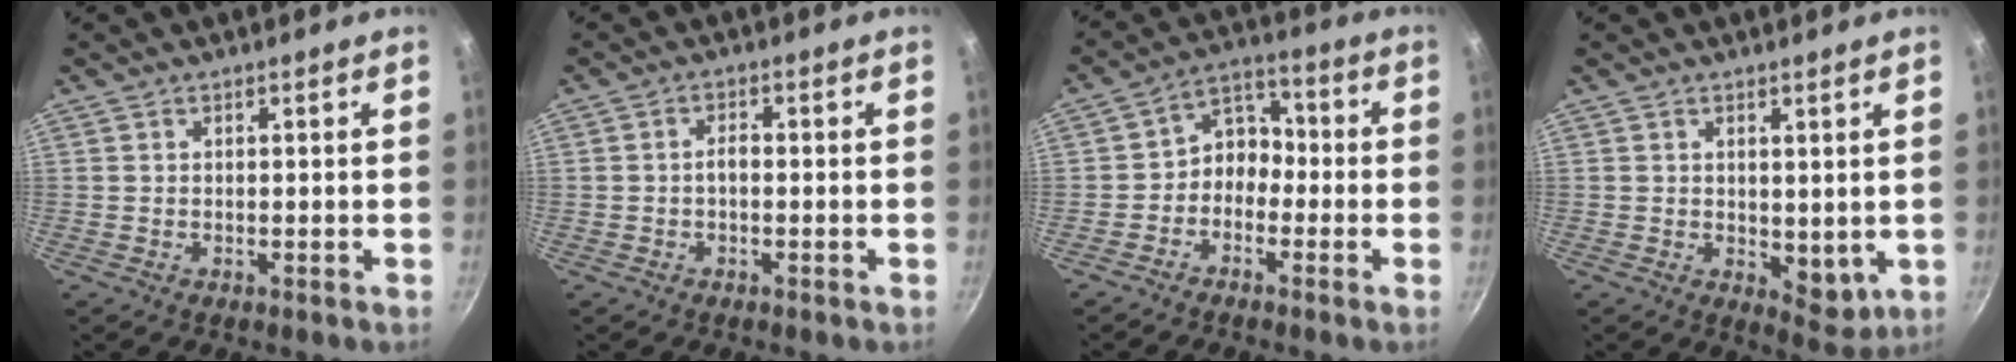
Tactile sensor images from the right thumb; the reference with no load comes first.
{"total": 2.0, "force": [-0.5, 1.1, 1.6], "torque": [-0.021, 0.013, -0.009]}
{"total": 6.6, "force": [-2.1, 5.2, 3.4], "torque": [-0.021, 0.043, -0.054]}
{"total": 5.3, "force": [0.8, 3.3, 4.0], "torque": [-0.044, -0.019, 0.017]}